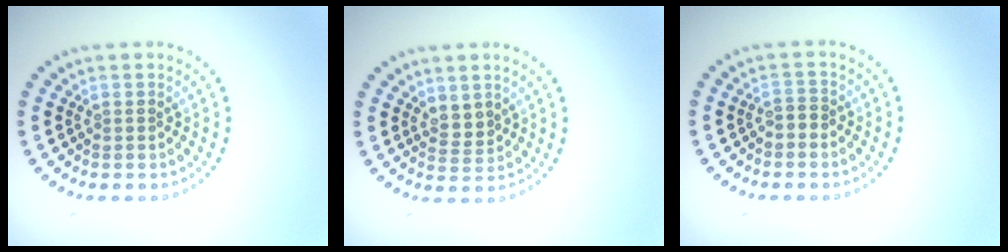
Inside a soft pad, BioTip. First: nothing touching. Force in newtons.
{"total": 1.7, "press": 1.3, "slide": 1.1}
{"total": 0.9, "press": 0.7, "slide": 0.5}